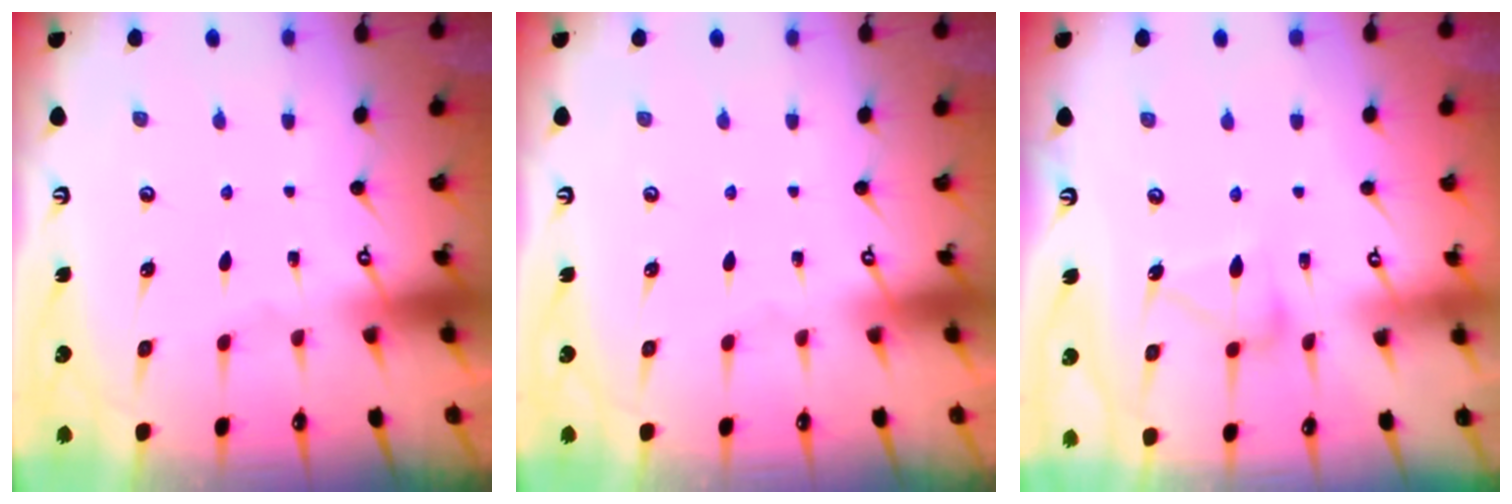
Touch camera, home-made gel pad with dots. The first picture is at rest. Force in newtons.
{"total": 0.0}
{"total": 10.6, "press": 10.6, "slide": 0.6}